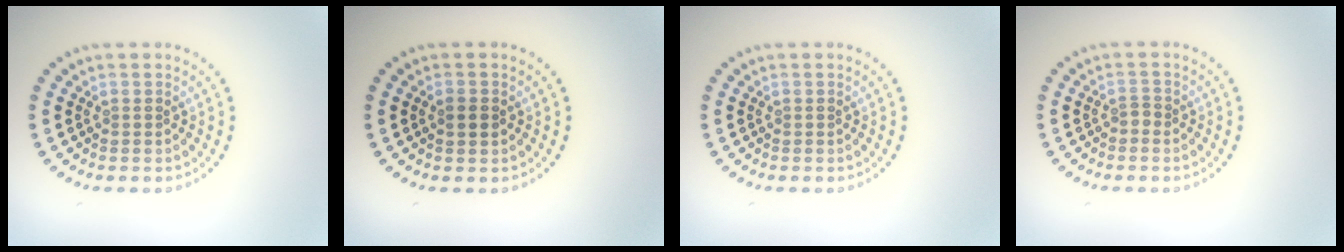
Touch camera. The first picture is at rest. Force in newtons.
{"total": 1.7, "press": 1.7, "slide": 0.1}
{"total": 0.0}
{"total": 0.9, "press": 0.6, "slide": 0.6}